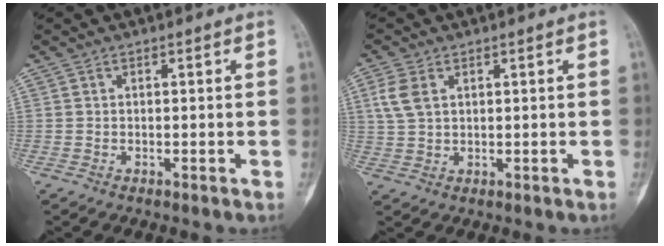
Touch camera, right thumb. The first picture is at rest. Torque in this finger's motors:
{"motor_torque": [0.25, -0.08, 0.37, -0.24, 0.00]}